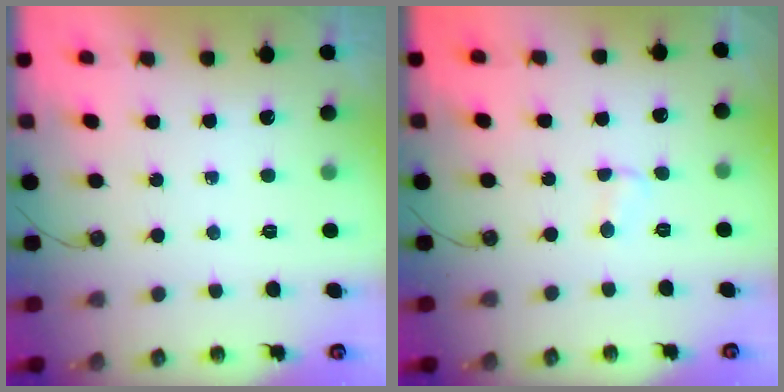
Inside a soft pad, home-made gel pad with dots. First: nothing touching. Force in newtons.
{"total": 2.1, "press": 2.1, "slide": 0.2}